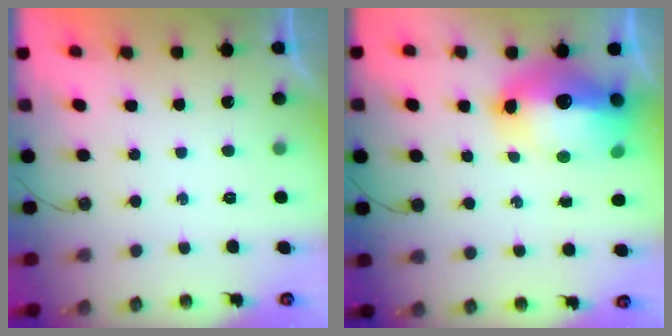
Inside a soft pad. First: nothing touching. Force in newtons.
{"total": 18.0, "press": 17.4, "slide": 4.4}